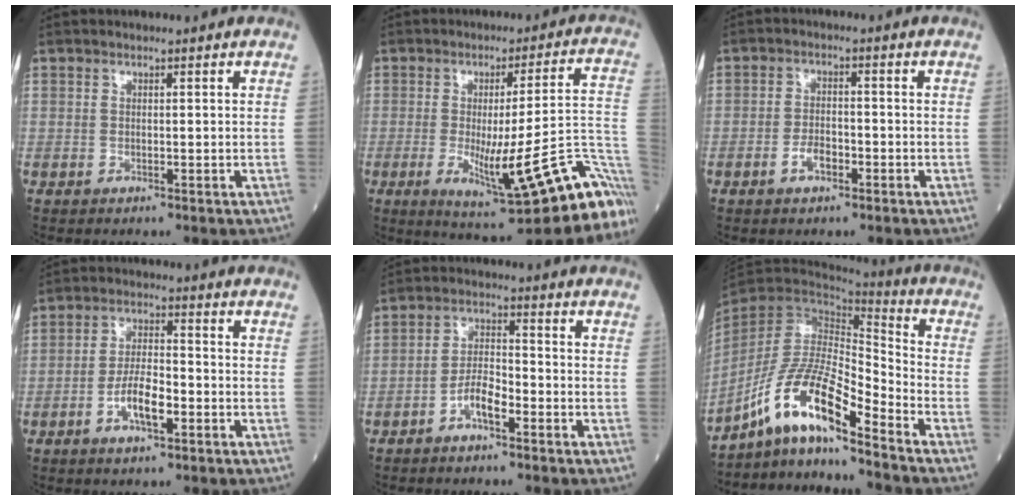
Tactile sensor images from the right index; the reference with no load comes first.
{"total": 18.9, "force": [-9.4, 1.4, 16.4], "torque": [-0.132, 0.000, -0.130]}
{"total": 4.6, "force": [-2.3, 2.0, 3.5], "torque": [-0.071, 0.003, -0.043]}
{"total": 6.5, "force": [-2.6, 1.9, 5.6], "torque": [-0.111, 0.005, -0.048]}
{"total": 4.8, "force": [-2.7, 1.4, 3.7], "torque": [-0.075, 0.013, -0.051]}
{"total": 14.0, "force": [-9.9, 1.6, 9.8], "torque": [-0.197, 0.002, -0.184]}